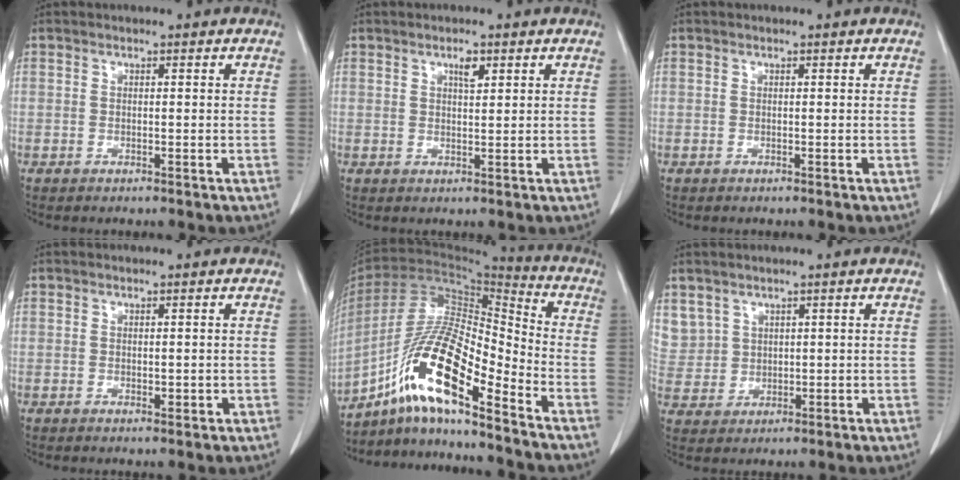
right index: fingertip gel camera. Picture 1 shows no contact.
{"total": 2.1, "force": [1.2, 0.6, 1.6], "torque": [-0.028, -0.002, 0.020]}
{"total": 0.0}
{"total": 1.2, "force": [0.0, 0.7, 0.9], "torque": [-0.010, -0.001, 0.004]}
{"total": 16.6, "force": [-10.0, 2.3, 13.0], "torque": [-0.252, 0.005, -0.182]}
{"total": 6.4, "force": [3.5, 5.3, 0.6], "torque": [-0.025, 0.014, 0.088]}